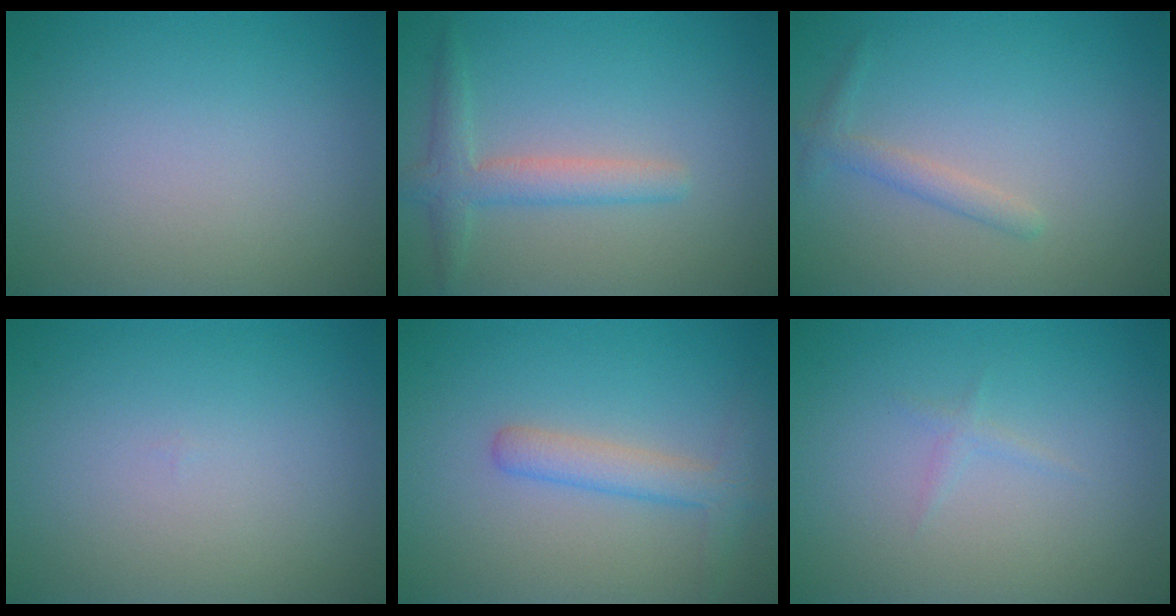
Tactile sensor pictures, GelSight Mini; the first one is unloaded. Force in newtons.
{"total": 2.8, "press": 2.8, "slide": 0.1}
{"total": 1.5, "press": 1.5, "slide": 0.1}
{"total": 0.0}
{"total": 2.7, "press": 2.7, "slide": 0.1}
{"total": 0.7, "press": 0.7, "slide": 0.1}